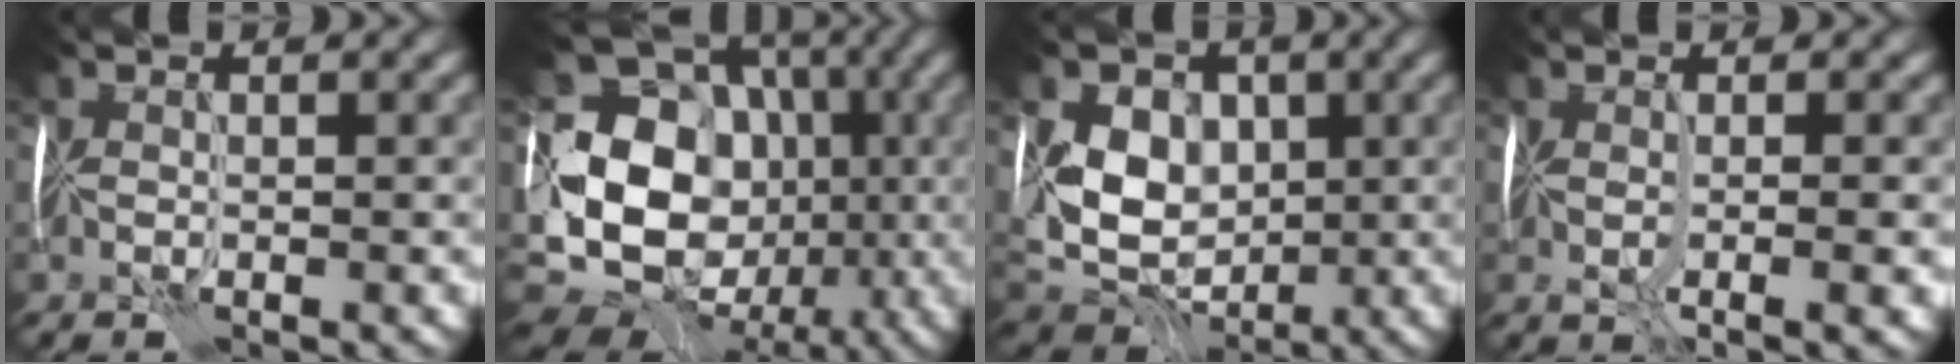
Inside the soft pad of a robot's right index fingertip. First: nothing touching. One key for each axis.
{"total": 16.2, "fx": -2.1, "fy": 12.9, "fz": 9.7, "tx": -0.168, "ty": -0.005, "tz": -0.034}
{"total": 8.2, "fx": 0.7, "fy": 6.3, "fz": 5.2, "tx": -0.087, "ty": -0.002, "tz": 0.011}
{"total": 4.2, "fx": -0.8, "fy": 1.1, "fz": 4.0, "tx": -0.064, "ty": -0.011, "tz": -0.007}